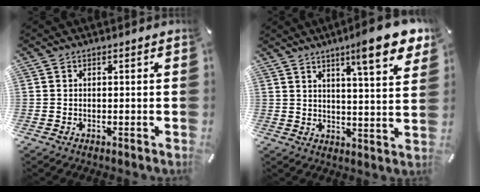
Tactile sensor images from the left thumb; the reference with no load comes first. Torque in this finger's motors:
{"motor_torque": [2.21, 1.52, 1.35, -1.42, 0.35]}